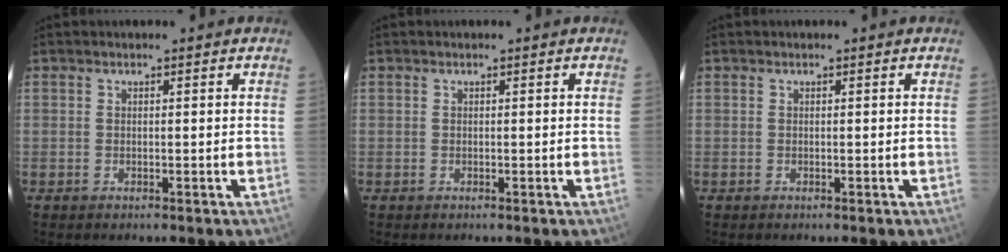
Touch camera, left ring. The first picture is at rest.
{"total": 0.0}
{"total": 0.0}